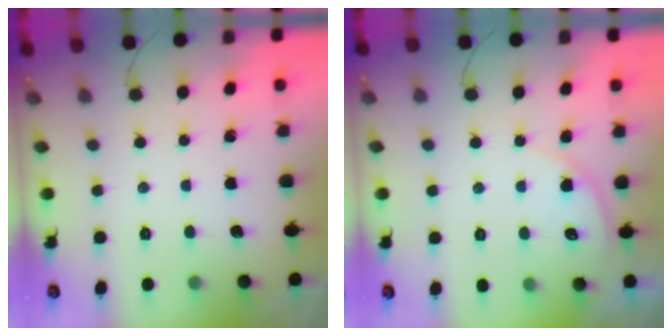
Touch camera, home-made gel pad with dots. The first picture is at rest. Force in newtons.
{"total": 4.9, "press": 4.9, "slide": 0.4}